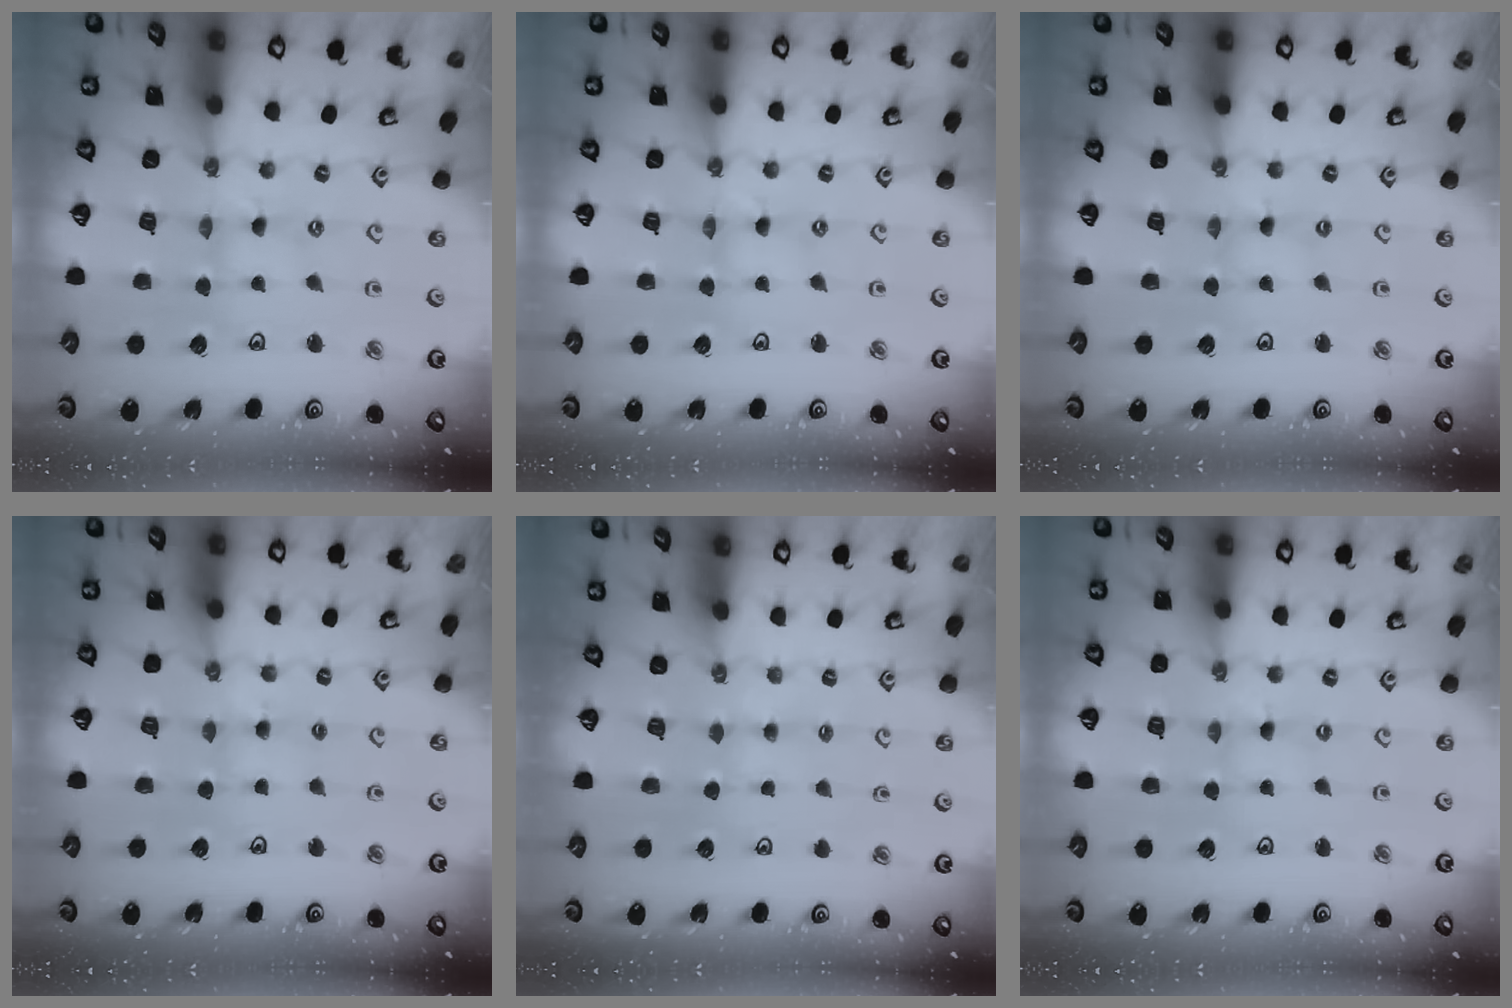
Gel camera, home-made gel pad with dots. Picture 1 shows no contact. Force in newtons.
{"total": 0.0}
{"total": 0.0}
{"total": 3.6, "press": 3.6, "slide": 0.5}
{"total": 2.6, "press": 2.5, "slide": 0.5}
{"total": 0.7, "press": 0.7, "slide": 0.2}